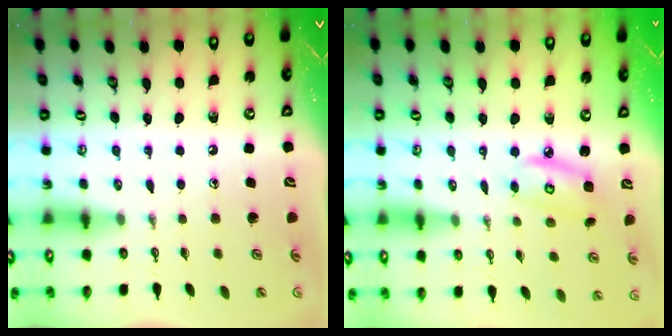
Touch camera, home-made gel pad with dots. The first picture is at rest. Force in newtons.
{"total": 6.0, "press": 6.0, "slide": 0.4}